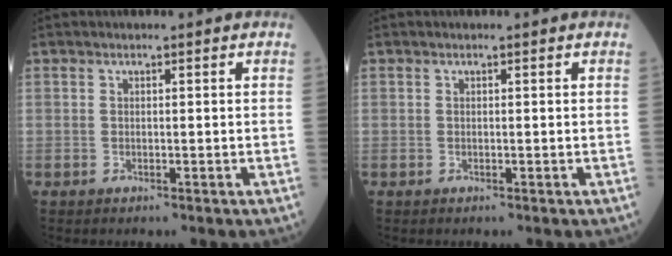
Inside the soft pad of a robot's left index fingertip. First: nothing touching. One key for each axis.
{"total": 0.0}